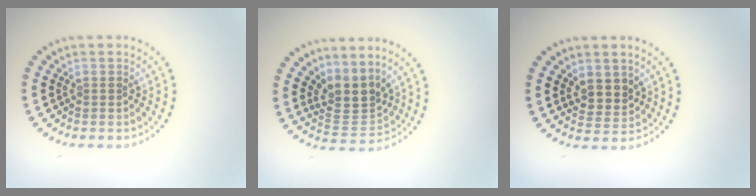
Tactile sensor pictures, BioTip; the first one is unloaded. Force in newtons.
{"total": 3.4, "press": 2.6, "slide": 2.1}
{"total": 2.4, "press": 2.2, "slide": 1.0}